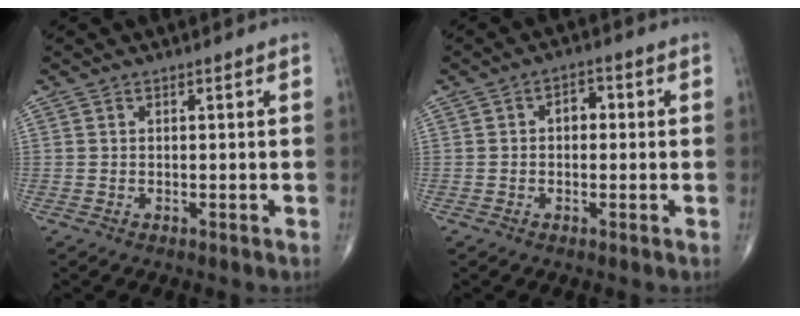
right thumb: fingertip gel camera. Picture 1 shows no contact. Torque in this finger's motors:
{"motor_torque": [-0.11, -0.08, -0.11, 0.20, 0.07]}